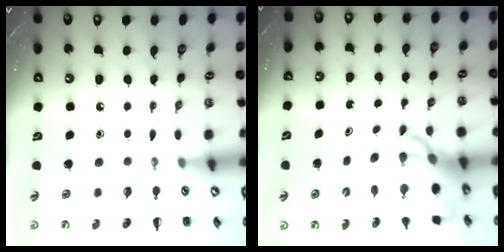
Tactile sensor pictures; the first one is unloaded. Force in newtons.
{"total": 10.3, "press": 10.0, "slide": 2.5}